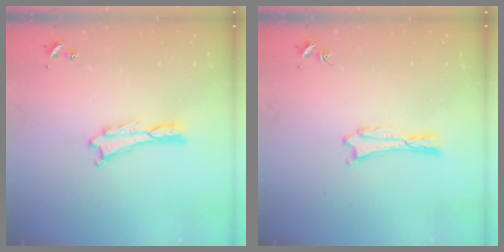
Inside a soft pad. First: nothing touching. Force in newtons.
{"total": 0.7, "press": 0.7, "slide": 0.1}